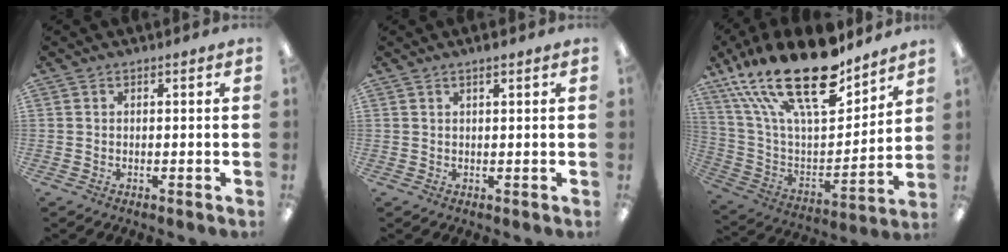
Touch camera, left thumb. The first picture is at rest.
{"total": 1.6, "force": [1.1, 0.2, 1.1], "torque": [-0.023, 0.002, 0.020]}
{"total": 27.4, "force": [18.0, 10.6, 17.8], "torque": [-0.345, -0.113, 0.309]}